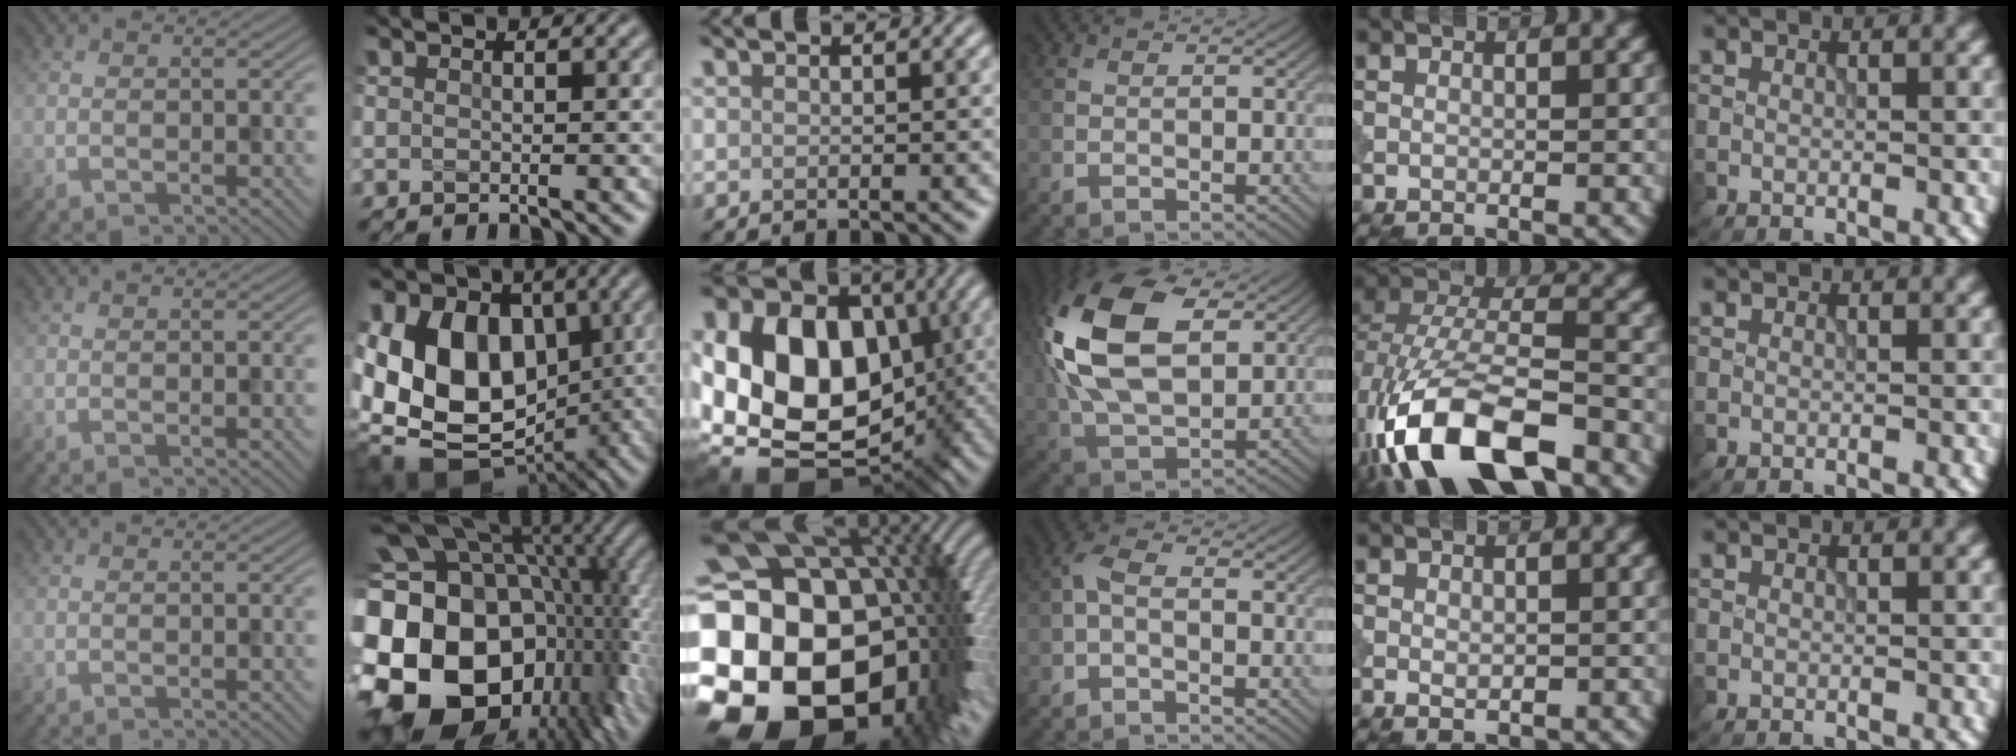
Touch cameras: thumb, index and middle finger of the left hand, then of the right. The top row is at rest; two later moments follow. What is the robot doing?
{"motion": "insert", "object": "peg toy"}